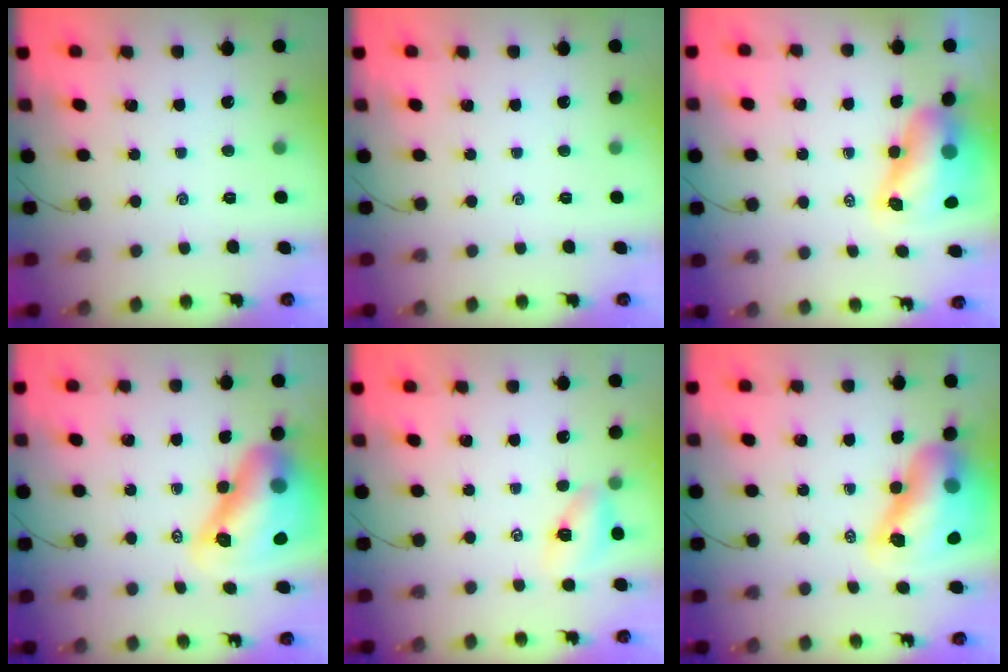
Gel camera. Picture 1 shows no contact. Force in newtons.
{"total": 0.0}
{"total": 9.6, "press": 9.2, "slide": 2.7}
{"total": 15.9, "press": 15.3, "slide": 4.5}
{"total": 5.5, "press": 5.4, "slide": 1.1}
{"total": 15.4, "press": 14.8, "slide": 4.5}